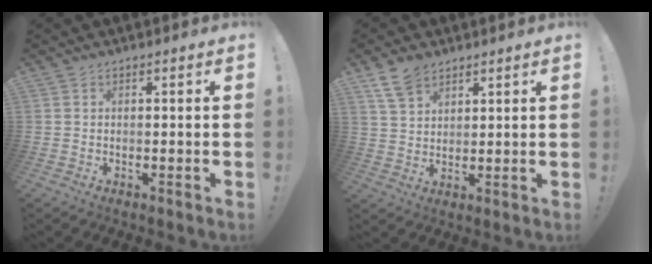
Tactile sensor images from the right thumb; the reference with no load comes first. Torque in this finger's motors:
{"motor_torque": [-0.03, 1.42, -0.02, 0.11, 0.00]}